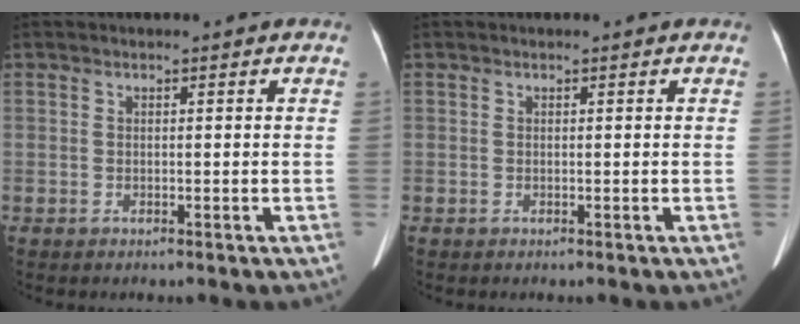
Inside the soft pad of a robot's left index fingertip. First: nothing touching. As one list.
[{"total": 0.0}]